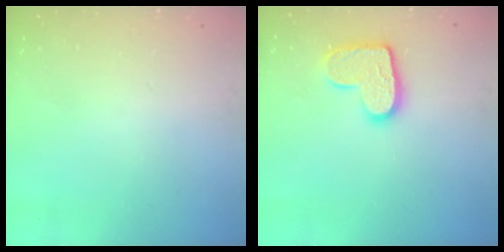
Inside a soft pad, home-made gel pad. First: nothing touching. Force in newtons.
{"total": 12.8, "press": 12.8, "slide": 0.8}